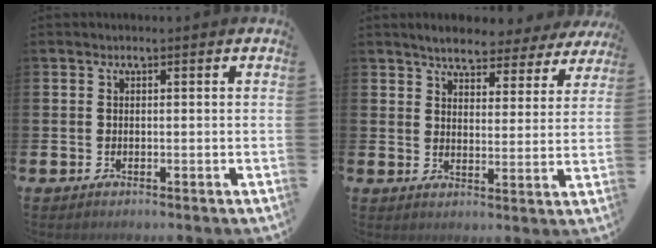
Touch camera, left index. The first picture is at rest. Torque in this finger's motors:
{"motor_torque": [1.07, -1.06, 0.53, 0.07]}